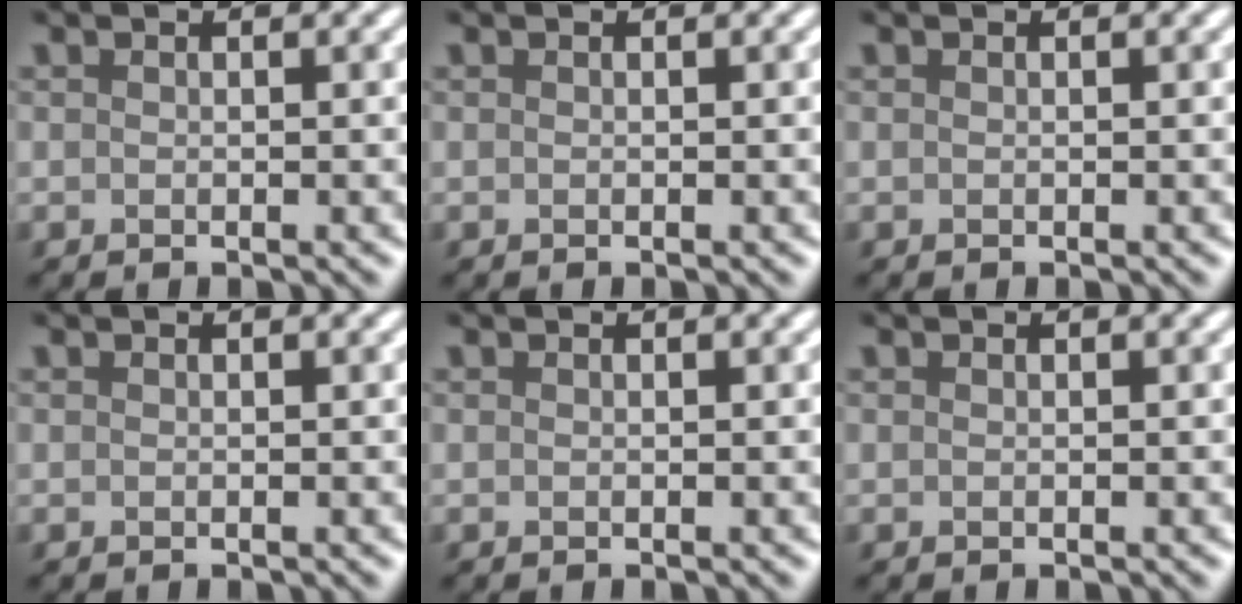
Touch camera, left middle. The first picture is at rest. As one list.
[{"total": 0.0}, {"total": 0.0}, {"total": 0.0}, {"total": 0.0}, {"total": 0.0}]